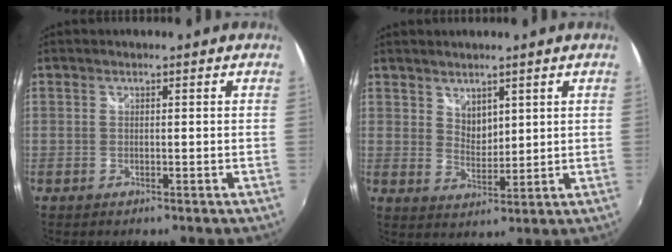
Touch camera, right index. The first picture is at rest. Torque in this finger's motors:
{"motor_torque": [-0.02, 0.02, -0.01, 0.00]}